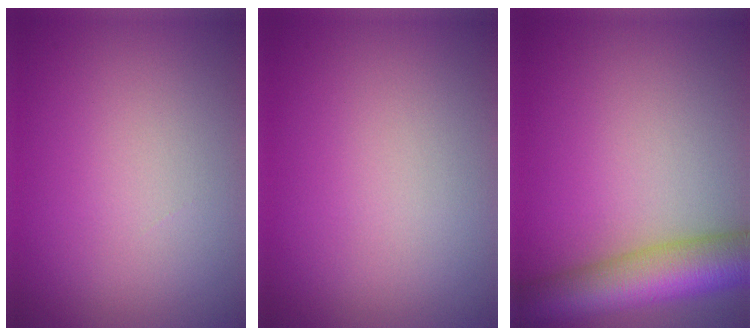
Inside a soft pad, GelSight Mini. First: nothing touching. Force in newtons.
{"total": 0.0}
{"total": 8.4, "press": 8.4, "slide": 0.3}